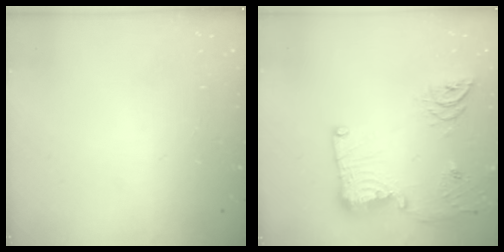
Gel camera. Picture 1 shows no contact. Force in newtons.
{"total": 20.1, "press": 19.4, "slide": 5.4}